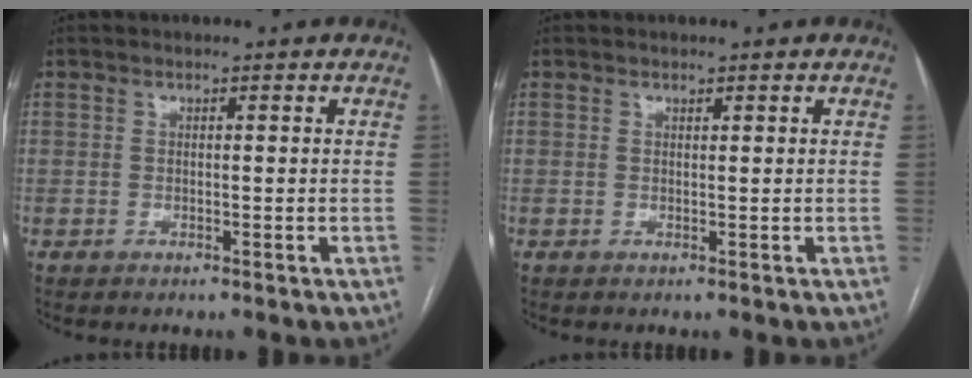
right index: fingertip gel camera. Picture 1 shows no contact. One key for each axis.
{"total": 0.0}